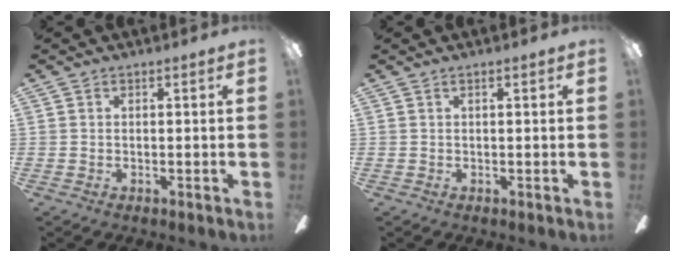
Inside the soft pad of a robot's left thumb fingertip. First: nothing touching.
{"total": 0.8, "force": [0.4, 0.1, 0.7], "torque": [-0.015, 0.001, 0.007]}